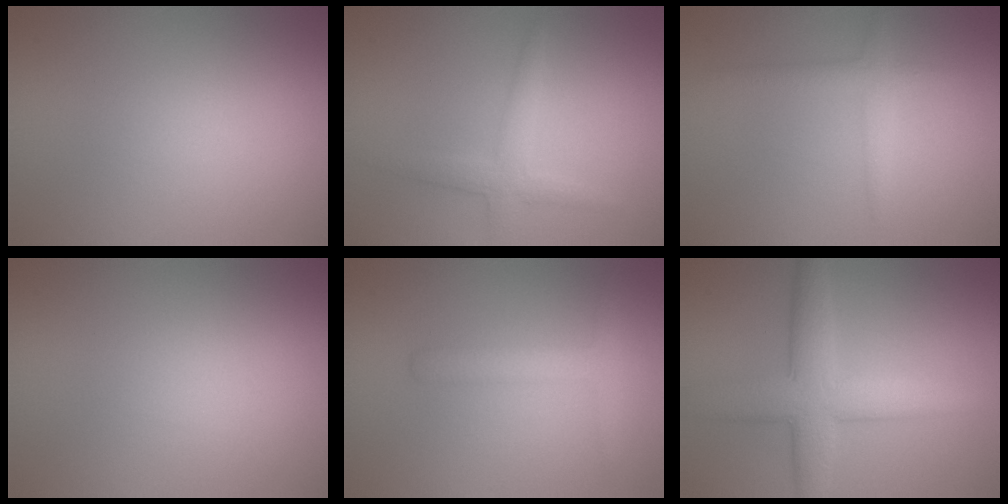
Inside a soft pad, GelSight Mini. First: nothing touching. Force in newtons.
{"total": 2.4, "press": 2.4, "slide": 0.1}
{"total": 1.8, "press": 1.8, "slide": 0.2}
{"total": 0.0}
{"total": 2.5, "press": 2.5, "slide": 0.1}
{"total": 6.4, "press": 6.4, "slide": 0.1}